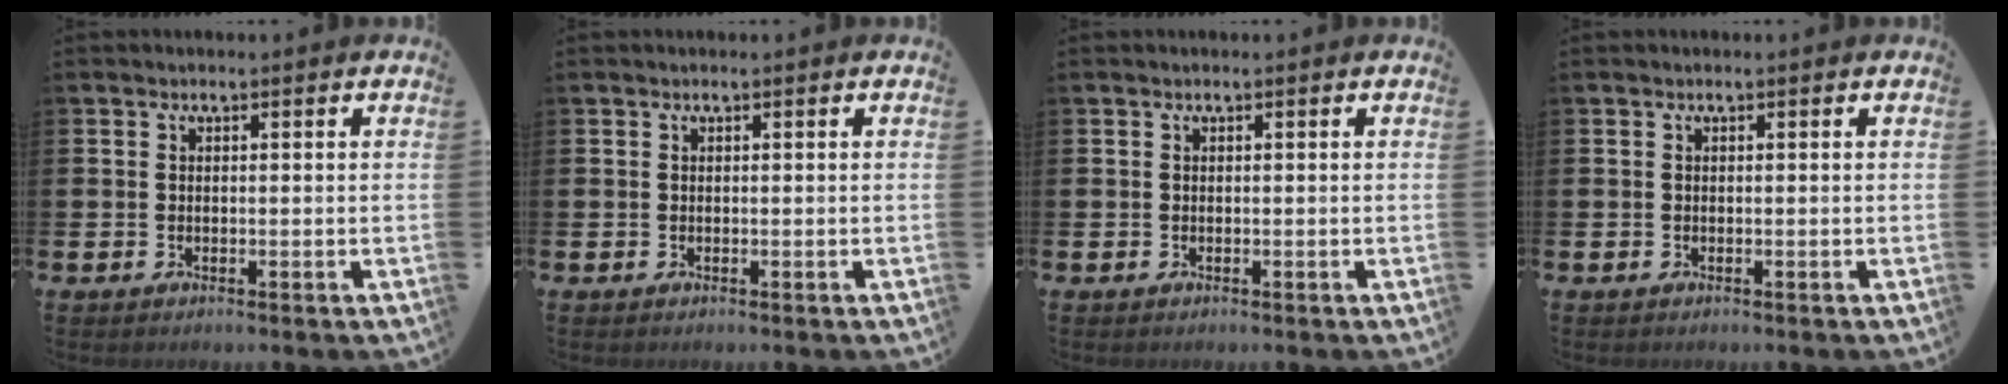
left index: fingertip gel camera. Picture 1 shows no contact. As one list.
[{"total": 0.0}, {"total": 0.0}, {"total": 0.0}]